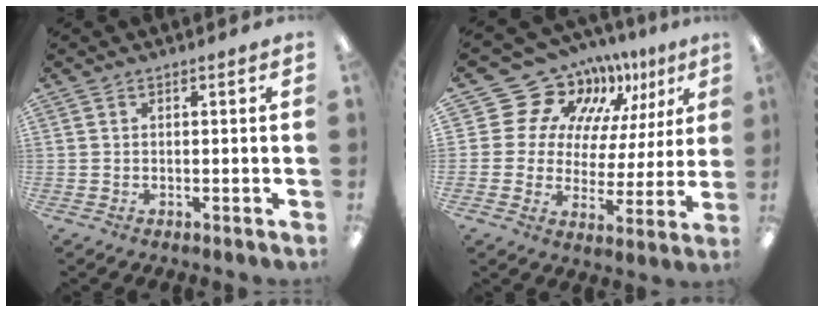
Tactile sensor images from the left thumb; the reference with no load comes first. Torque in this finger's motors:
{"motor_torque": [1.06, 1.22, -0.23, 0.06, -0.06]}